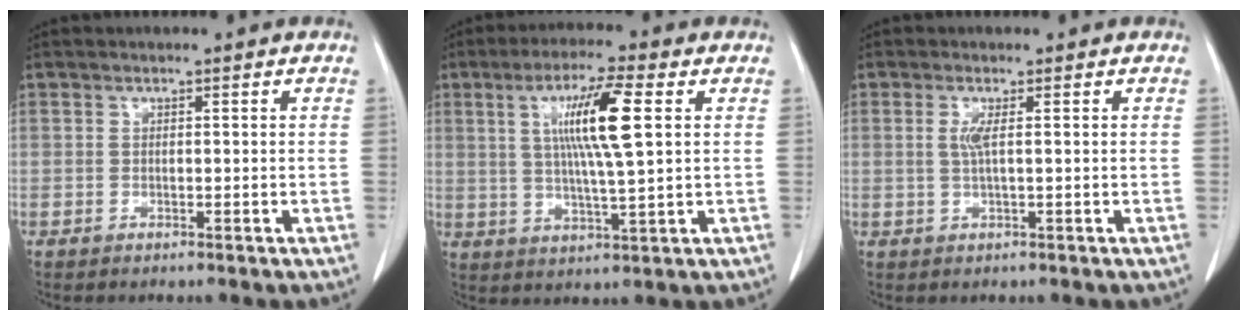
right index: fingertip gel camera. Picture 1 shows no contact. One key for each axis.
{"total": 10.5, "fx": 2.7, "fy": 0.1, "fz": 10.1, "tx": -0.188, "ty": 0.003, "tz": 0.047}
{"total": 2.0, "fx": 0.4, "fy": -0.1, "fz": 2.0, "tx": -0.052, "ty": -0.001, "tz": 0.007}